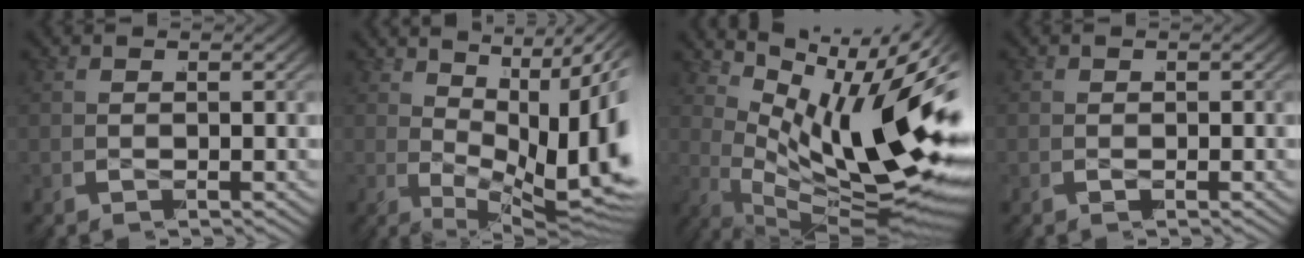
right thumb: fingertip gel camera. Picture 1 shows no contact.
{"total": 14.7, "force": [-2.4, 8.5, 11.7], "torque": [-0.209, -0.044, -0.015]}
{"total": 16.5, "force": [0.0, 8.4, 14.3], "torque": [-0.245, -0.013, 0.012]}
{"total": 0.8, "force": [-0.2, 0.7, 0.2], "torque": [-0.010, -0.008, 0.000]}